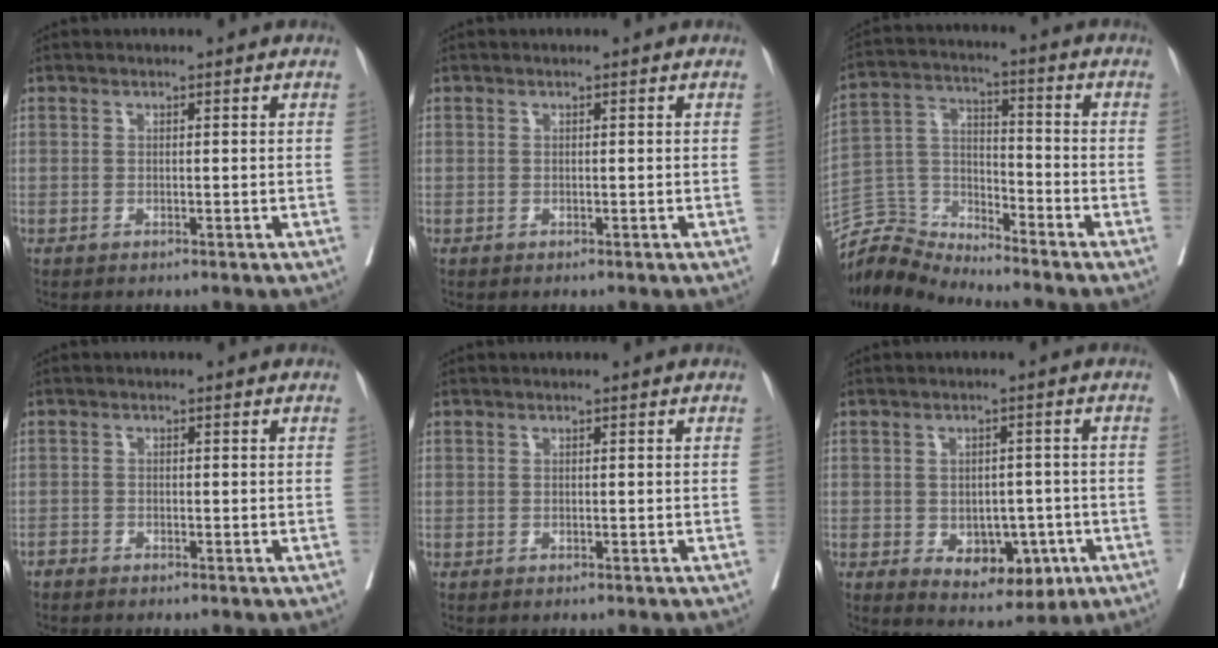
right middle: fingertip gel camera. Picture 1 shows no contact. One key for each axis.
{"total": 0.0}
{"total": 7.3, "fx": -7.1, "fy": -0.1, "fz": -1.8, "tx": 0.029, "ty": 0.035, "tz": -0.141}
{"total": 1.0, "fx": -0.9, "fy": 0.2, "fz": 0.1, "tx": -0.002, "ty": 0.001, "tz": -0.022}
{"total": 1.2, "fx": -1.1, "fy": 0.3, "fz": 0.3, "tx": -0.003, "ty": -0.002, "tz": -0.018}
{"total": 7.7, "fx": -2.4, "fy": 4.7, "fz": 5.5, "tx": -0.062, "ty": 0.002, "tz": -0.021}